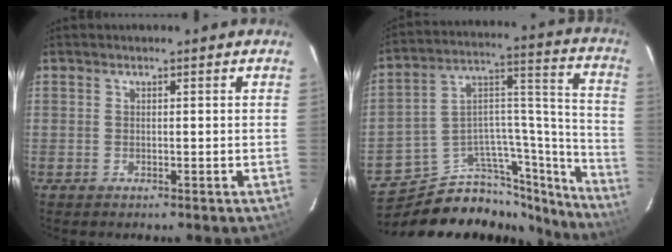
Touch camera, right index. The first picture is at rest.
{"total": 25.0, "force": [-22.1, 8.5, 8.1], "torque": [-0.085, 0.083, -0.341]}